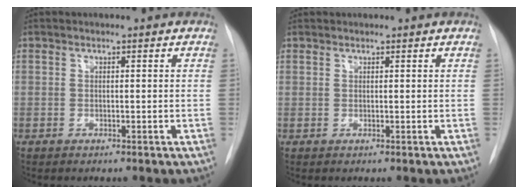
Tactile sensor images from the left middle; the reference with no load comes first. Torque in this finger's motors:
{"motor_torque": [0.31, -0.31, -0.20, -0.14]}